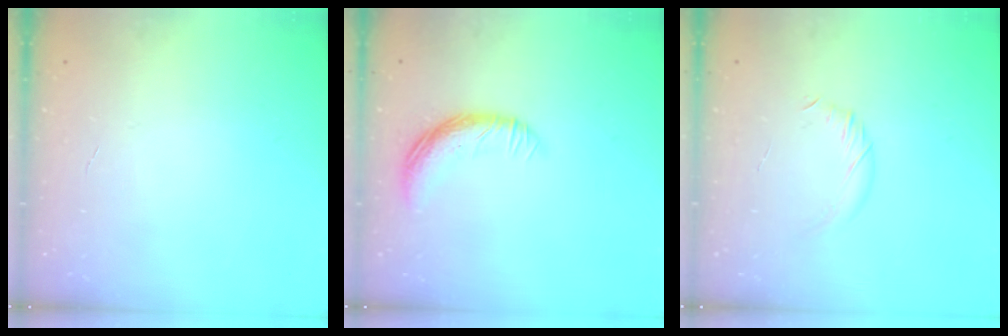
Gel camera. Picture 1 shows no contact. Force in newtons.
{"total": 11.5, "press": 11.5, "slide": 0.6}
{"total": 4.0, "press": 3.9, "slide": 1.1}